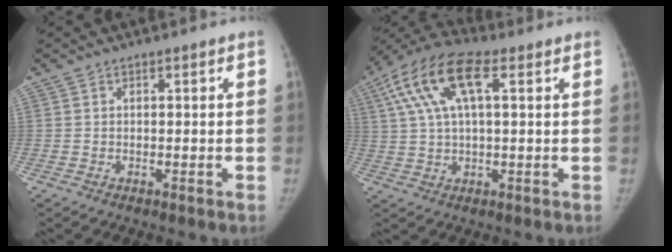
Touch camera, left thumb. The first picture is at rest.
{"total": 14.2, "force": [5.0, 6.2, 11.8], "torque": [-0.237, 0.030, 0.086]}